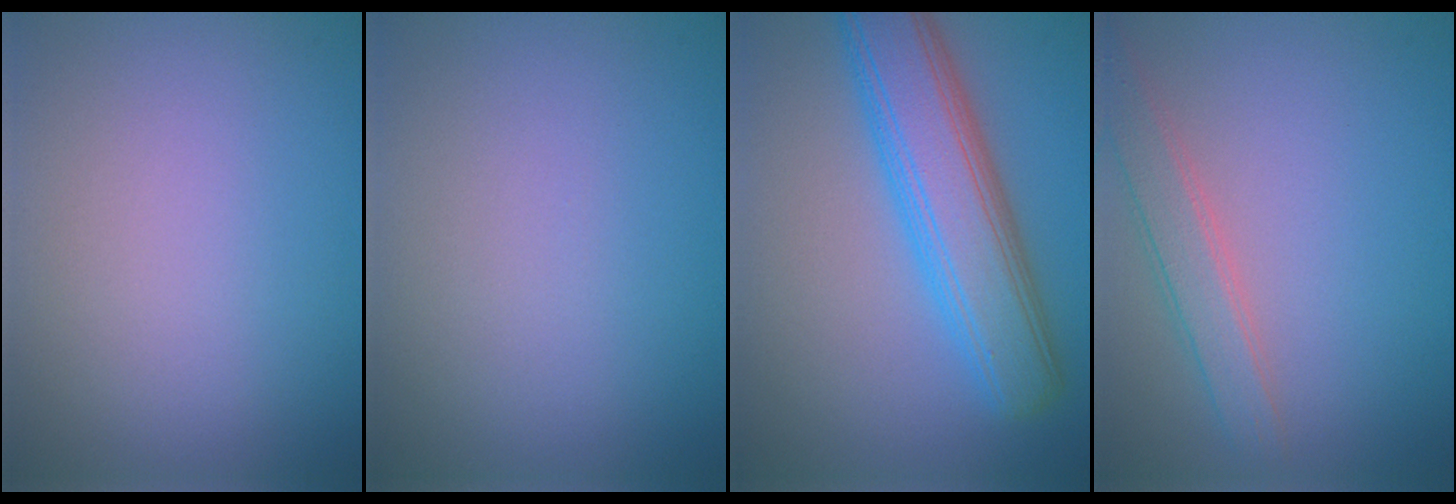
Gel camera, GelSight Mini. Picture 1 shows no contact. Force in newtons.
{"total": 0.0}
{"total": 7.7, "press": 7.7, "slide": 0.4}
{"total": 2.9, "press": 2.9, "slide": 0.2}